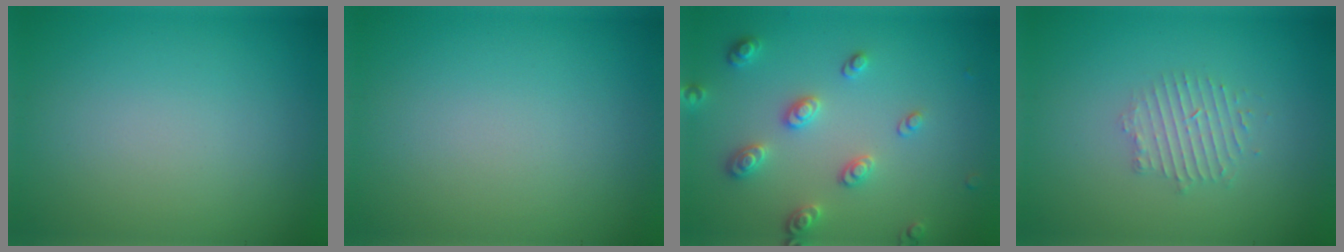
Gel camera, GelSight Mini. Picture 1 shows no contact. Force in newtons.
{"total": 0.0}
{"total": 2.9, "press": 2.7, "slide": 1.0}
{"total": 2.1, "press": 2.1, "slide": 0.4}